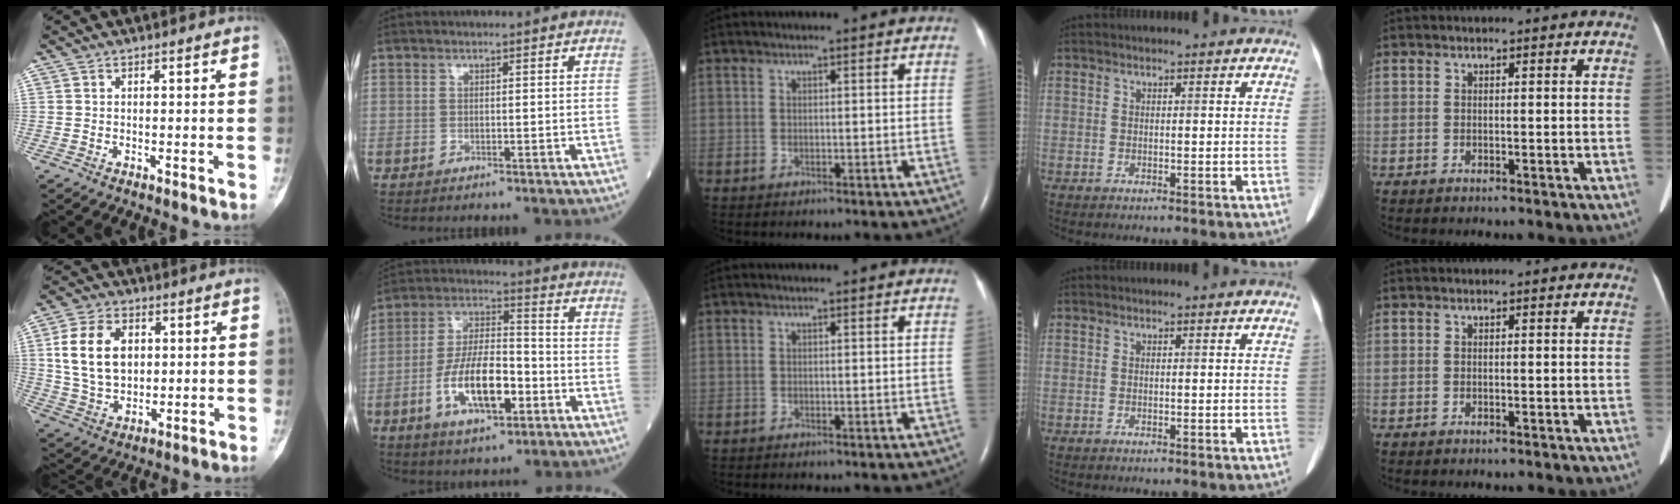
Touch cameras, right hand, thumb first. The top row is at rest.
{"thumb": {"total": 12.7, "force": [2.6, 8.9, 8.7], "torque": [-0.142, -0.004, 0.055]}, "index": {"total": 12.2, "force": [-4.3, 4.4, 10.6], "torque": [-0.204, 0.006, -0.076]}}